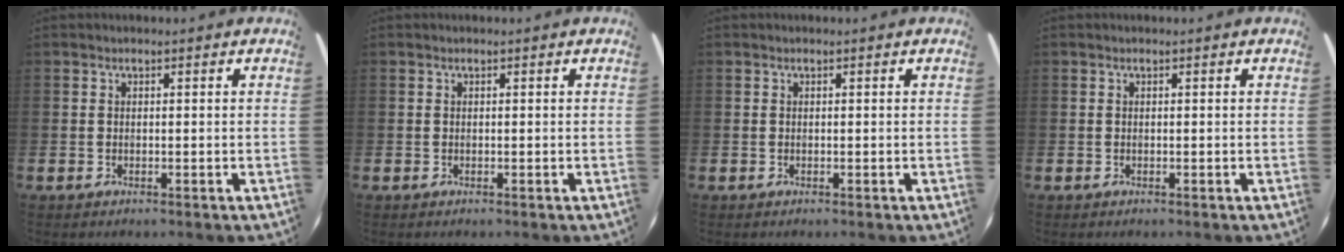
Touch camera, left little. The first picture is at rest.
{"total": 0.0}
{"total": 0.0}
{"total": 0.0}